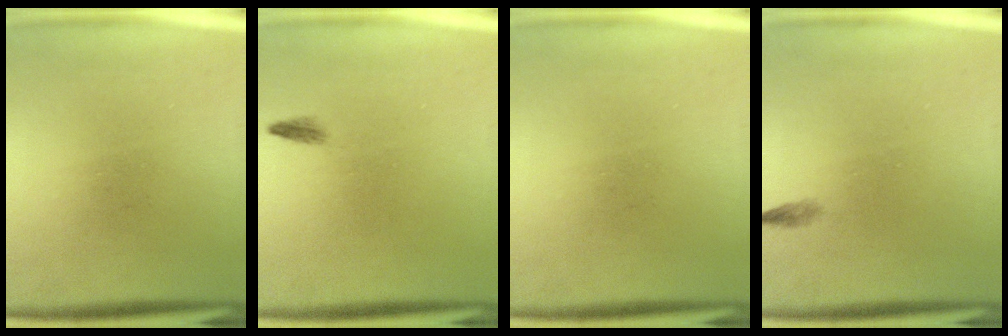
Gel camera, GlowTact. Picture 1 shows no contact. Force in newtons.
{"total": 0.7}
{"total": 0.0}
{"total": 0.6}